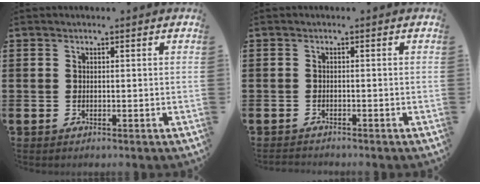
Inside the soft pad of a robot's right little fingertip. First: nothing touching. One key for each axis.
{"total": 0.7, "fx": -0.7, "fy": 0.0, "fz": 0.0, "tx": -0.001, "ty": -0.002, "tz": -0.015}